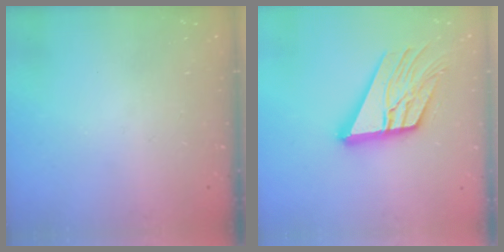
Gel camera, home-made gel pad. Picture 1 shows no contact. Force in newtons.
{"total": 17.6, "press": 17.5, "slide": 2.2}